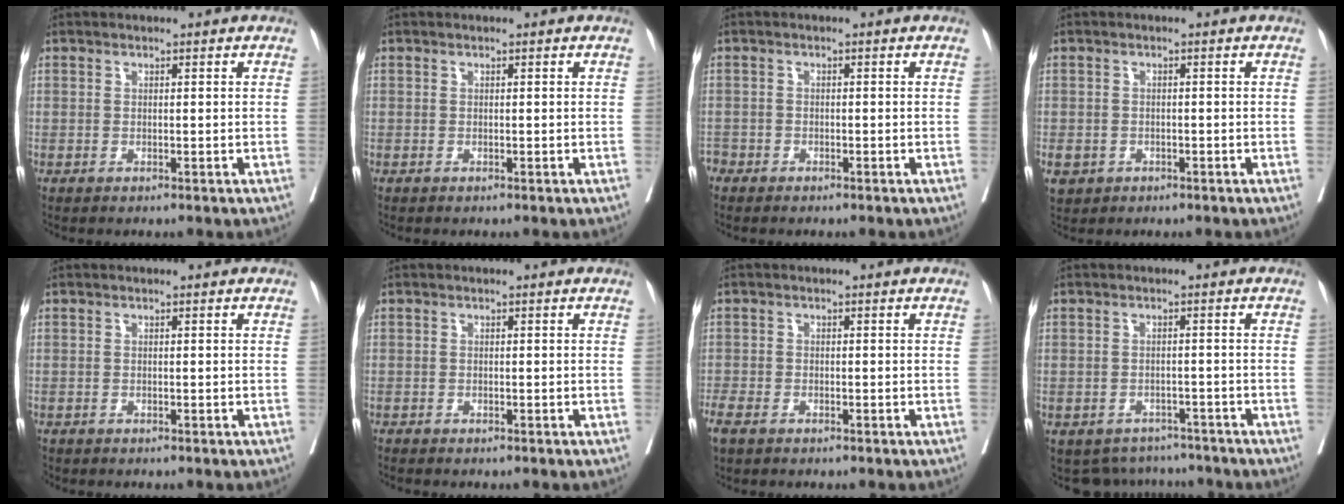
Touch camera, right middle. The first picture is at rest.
{"total": 0.0}
{"total": 2.1, "force": [-1.7, 1.2, 0.2], "torque": [-0.008, 0.002, -0.032]}
{"total": 4.3, "force": [-2.0, 3.7, 1.0], "torque": [-0.027, 0.002, -0.027]}
{"total": 0.8, "force": [-0.7, 0.4, 0.0], "torque": [-0.008, -0.002, -0.016]}
{"total": 1.1, "force": [-1.0, 0.1, 0.4], "torque": [-0.010, -0.002, -0.016]}
{"total": 3.6, "force": [-2.7, 1.5, 1.9], "torque": [-0.045, -0.008, -0.045]}
{"total": 6.3, "force": [-5.7, 2.7, -0.4], "torque": [0.015, 0.019, -0.071]}